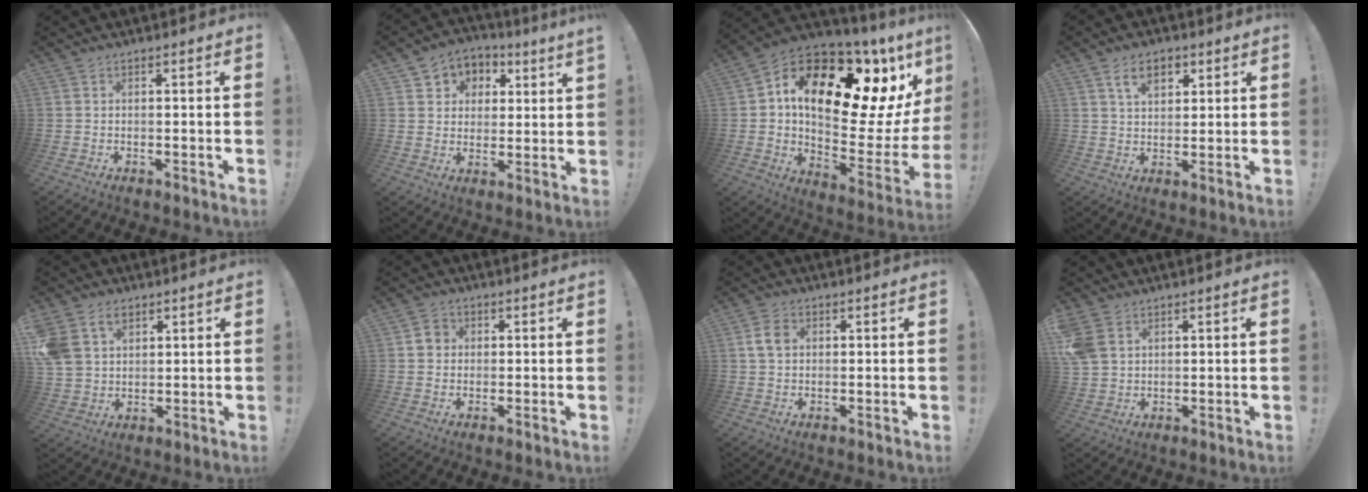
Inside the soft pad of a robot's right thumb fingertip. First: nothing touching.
{"total": 5.9, "force": [2.6, 5.2, 0.9], "torque": [-0.019, -0.020, 0.053]}
{"total": 22.2, "force": [8.2, 11.2, 17.3], "torque": [-0.261, -0.050, 0.151]}
{"total": 8.2, "force": [4.0, 5.0, 5.1], "torque": [-0.075, -0.001, 0.072]}
{"total": 9.8, "force": [5.0, 7.3, 4.3], "torque": [-0.079, -0.018, 0.100]}
{"total": 3.7, "force": [0.4, 3.3, 1.6], "torque": [-0.019, 0.009, 0.006]}
{"total": 4.8, "force": [1.1, 3.4, 3.3], "torque": [-0.050, 0.004, 0.021]}
{"total": 6.3, "force": [2.9, 4.4, 3.3], "torque": [-0.068, -0.008, 0.059]}